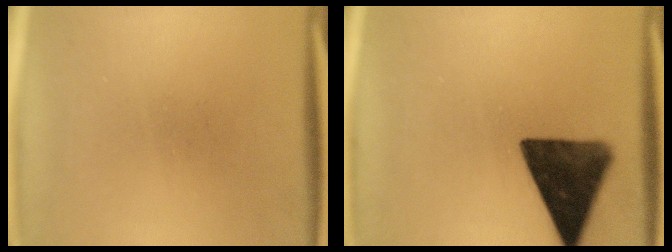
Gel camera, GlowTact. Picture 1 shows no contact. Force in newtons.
{"total": 13.4}